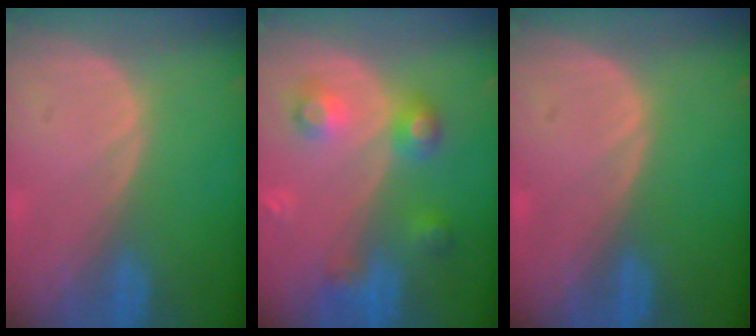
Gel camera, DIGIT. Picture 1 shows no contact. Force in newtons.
{"total": 5.7, "press": 5.7, "slide": 0.2}
{"total": 0.0}